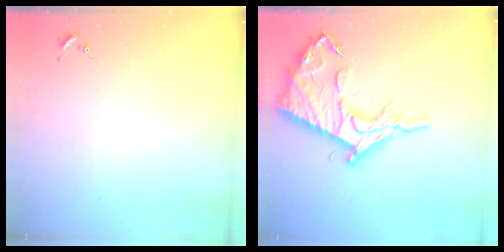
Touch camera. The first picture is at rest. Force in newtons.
{"total": 19.4, "press": 19.4, "slide": 1.4}